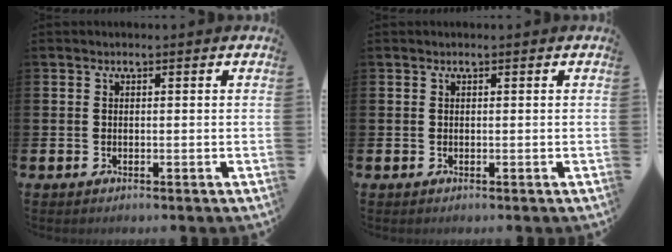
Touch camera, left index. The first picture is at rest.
{"total": 0.0}